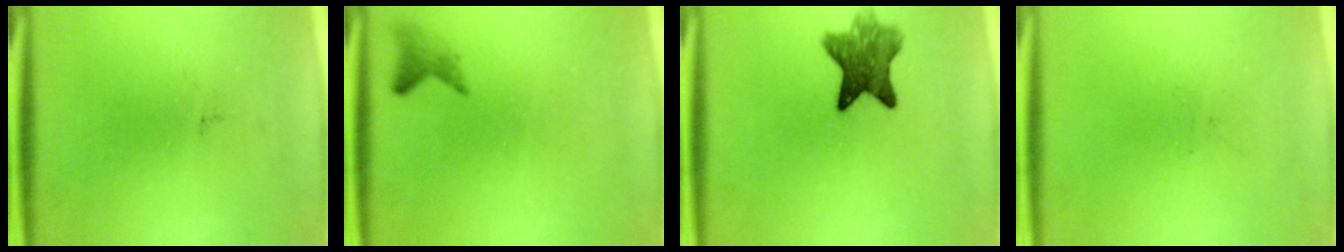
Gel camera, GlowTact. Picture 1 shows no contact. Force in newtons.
{"total": 1.4}
{"total": 7.3}
{"total": 0.0}